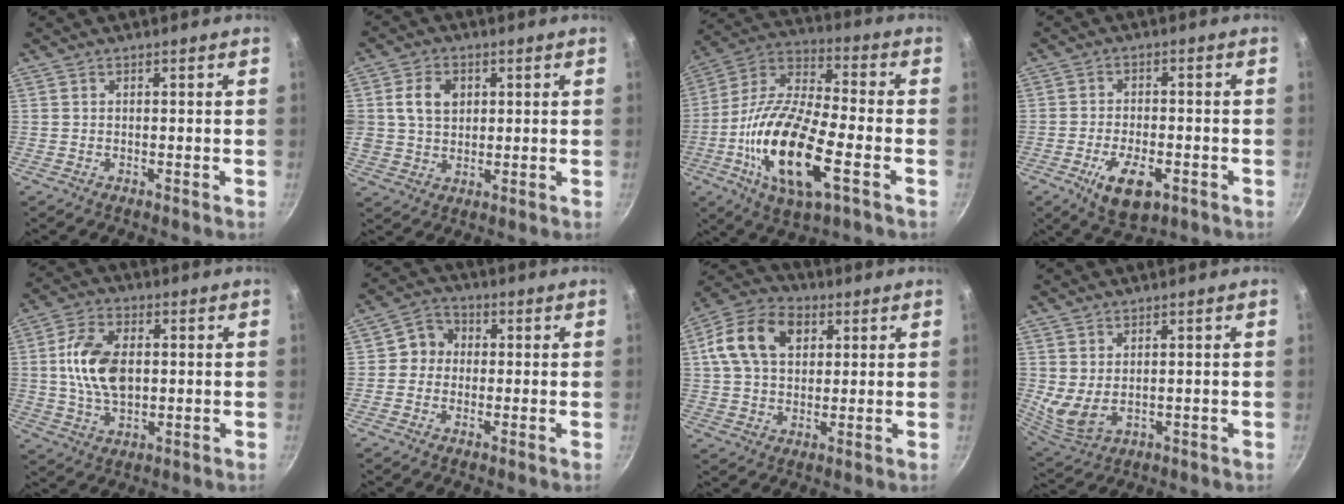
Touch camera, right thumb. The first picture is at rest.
{"total": 7.6, "force": [2.0, 5.8, 4.5], "torque": [-0.070, 0.000, 0.033]}
{"total": 21.1, "force": [-6.2, 7.8, 18.6], "torque": [-0.362, 0.023, -0.130]}
{"total": 9.3, "force": [-3.9, 4.5, 7.1], "torque": [-0.115, 0.010, -0.057]}
{"total": 11.6, "force": [1.1, 7.1, 9.1], "torque": [-0.155, 0.008, 0.016]}
{"total": 5.1, "force": [0.1, 4.8, 1.7], "torque": [0.008, 0.011, -0.013]}
{"total": 13.4, "force": [4.0, 9.4, 8.7], "torque": [-0.143, 0.010, 0.056]}
{"total": 5.4, "force": [1.6, 3.0, 4.2], "torque": [-0.074, -0.026, 0.044]}